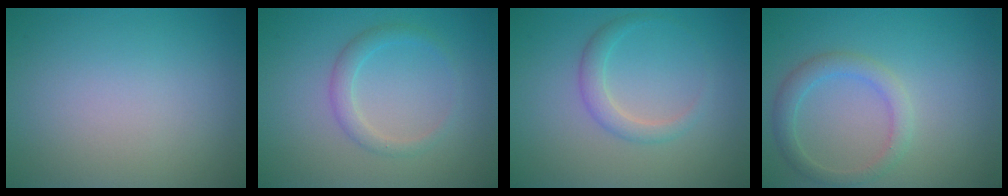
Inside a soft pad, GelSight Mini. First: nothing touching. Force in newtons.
{"total": 1.9, "press": 1.9, "slide": 0.2}
{"total": 1.9, "press": 1.9, "slide": 0.1}
{"total": 2.5, "press": 2.5, "slide": 0.2}